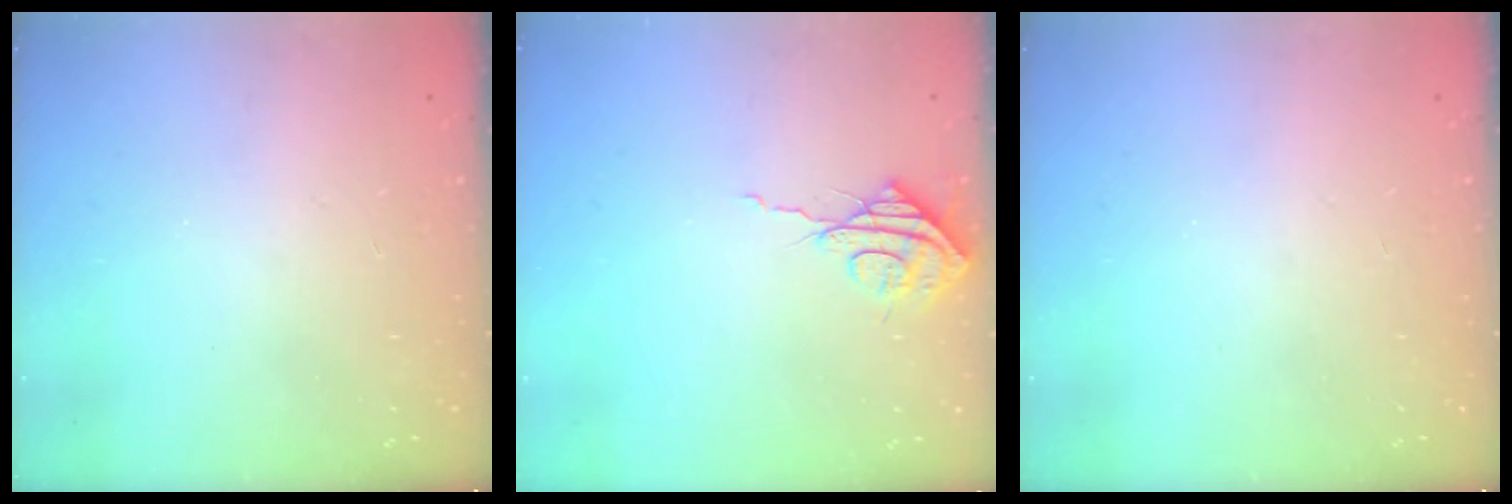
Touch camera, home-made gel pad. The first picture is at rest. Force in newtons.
{"total": 7.4, "press": 7.4, "slide": 0.5}
{"total": 0.0}